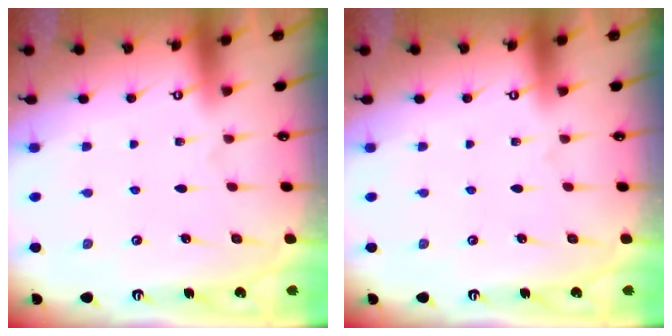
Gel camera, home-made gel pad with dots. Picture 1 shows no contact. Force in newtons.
{"total": 0.0}